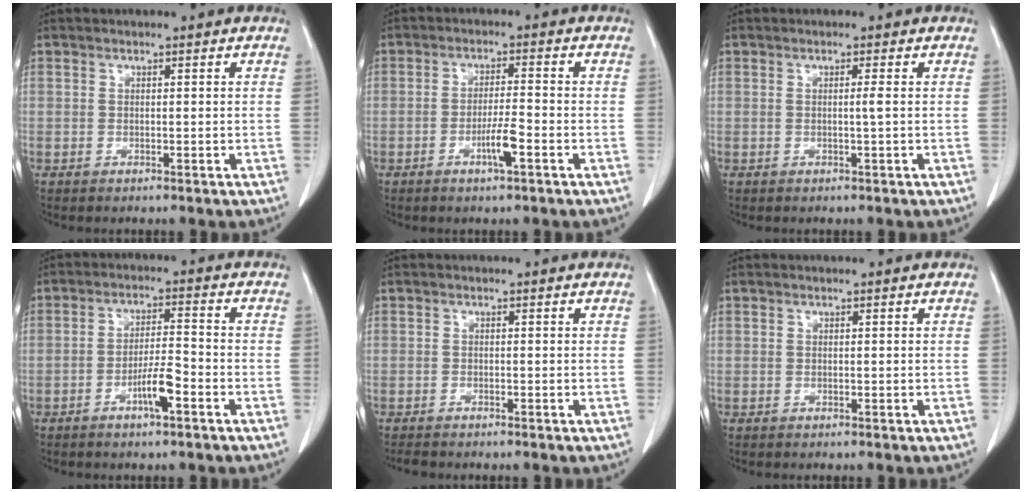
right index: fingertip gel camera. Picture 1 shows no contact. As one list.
[{"total": 4.4, "force": [-2.0, 0.2, 3.9], "torque": [-0.072, -0.004, -0.038]}, {"total": 0.9, "force": [0.0, -0.4, 0.9], "torque": [-0.011, -0.001, -0.004]}, {"total": 5.3, "force": [-2.7, 0.6, 4.5], "torque": [-0.085, 0.002, -0.050]}, {"total": 1.9, "force": [-1.8, 0.1, 0.6], "torque": [-0.012, -0.005, -0.028]}, {"total": 0.0}]